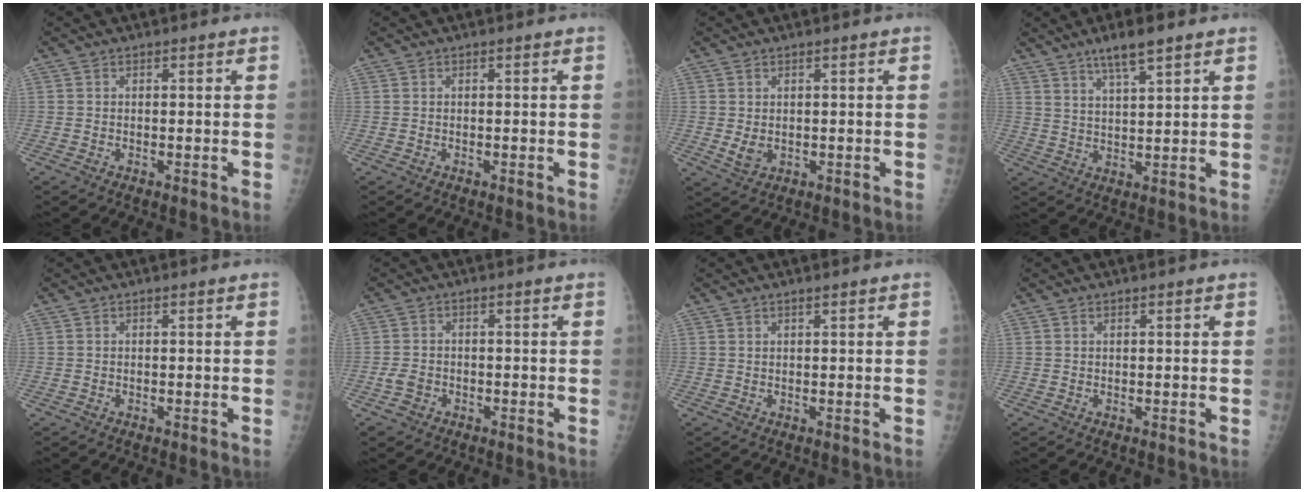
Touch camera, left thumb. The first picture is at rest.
{"total": 0.0}
{"total": 2.7, "force": [0.2, 1.9, 2.0], "torque": [-0.031, -0.009, 0.011]}
{"total": 7.2, "force": [5.0, 1.3, 5.0], "torque": [-0.088, -0.028, 0.092]}
{"total": 0.0}
{"total": 2.6, "force": [-1.2, 2.0, 1.1], "torque": [-0.015, 0.007, -0.020]}
{"total": 0.7, "force": [0.5, 0.0, 0.4], "torque": [-0.009, -0.003, 0.012]}
{"total": 0.0}